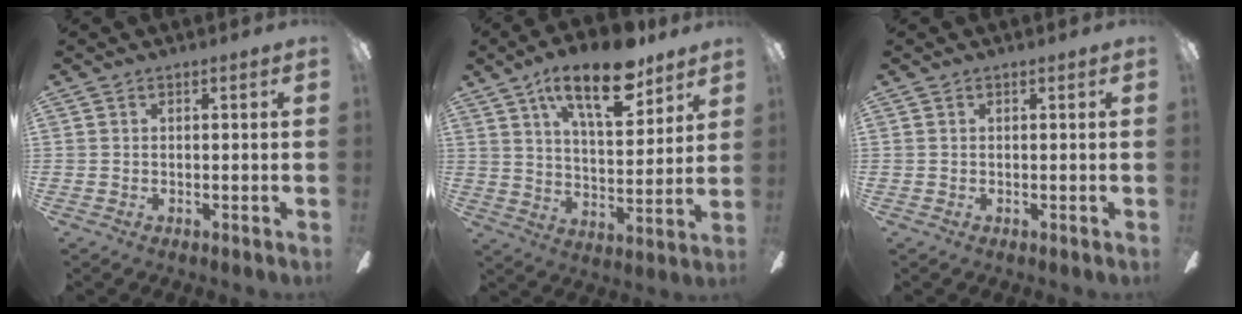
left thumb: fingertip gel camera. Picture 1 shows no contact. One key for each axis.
{"total": 17.7, "fx": 11.2, "fy": 6.8, "fz": 11.9, "tx": -0.194, "ty": -0.045, "tz": 0.184}
{"total": 0.0}